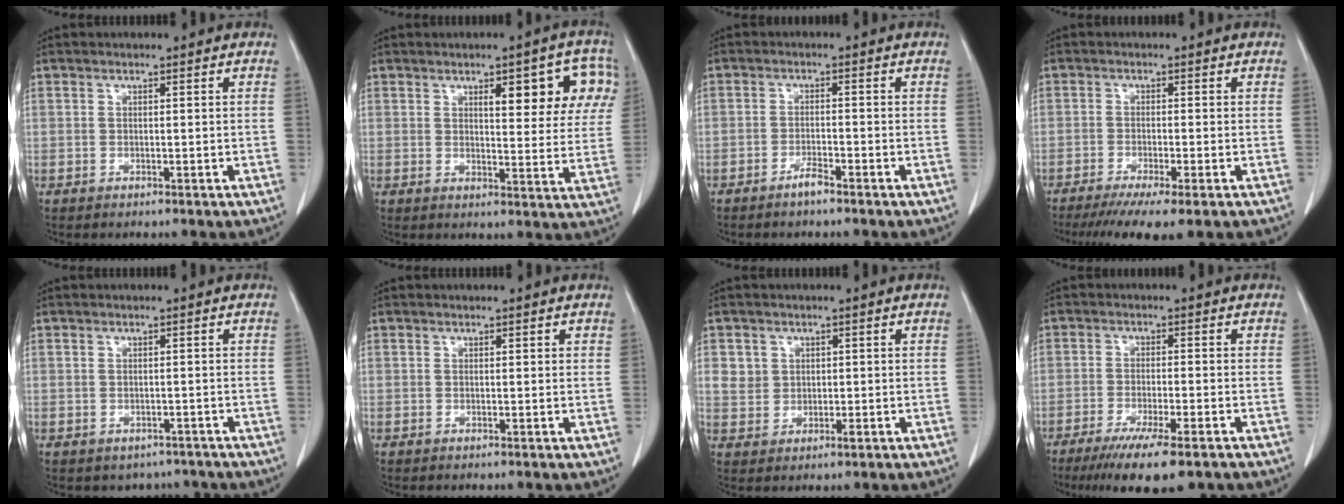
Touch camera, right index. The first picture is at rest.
{"total": 11.1, "force": [4.9, 3.3, 9.4], "torque": [-0.101, 0.012, 0.059]}
{"total": 2.2, "force": [-1.8, 0.1, 1.2], "torque": [-0.027, -0.001, -0.031]}
{"total": 7.6, "force": [-5.4, 0.3, 5.3], "torque": [-0.079, -0.018, -0.085]}
{"total": 3.3, "force": [-2.4, 2.2, 0.2], "torque": [0.005, 0.009, -0.030]}
{"total": 0.5, "force": [0.4, 0.2, 0.3], "torque": [-0.004, -0.001, 0.003]}
{"total": 3.6, "force": [1.2, 3.3, 0.8], "torque": [-0.005, 0.001, 0.025]}
{"total": 10.0, "force": [-7.1, 1.0, 7.1], "torque": [-0.106, -0.023, -0.107]}